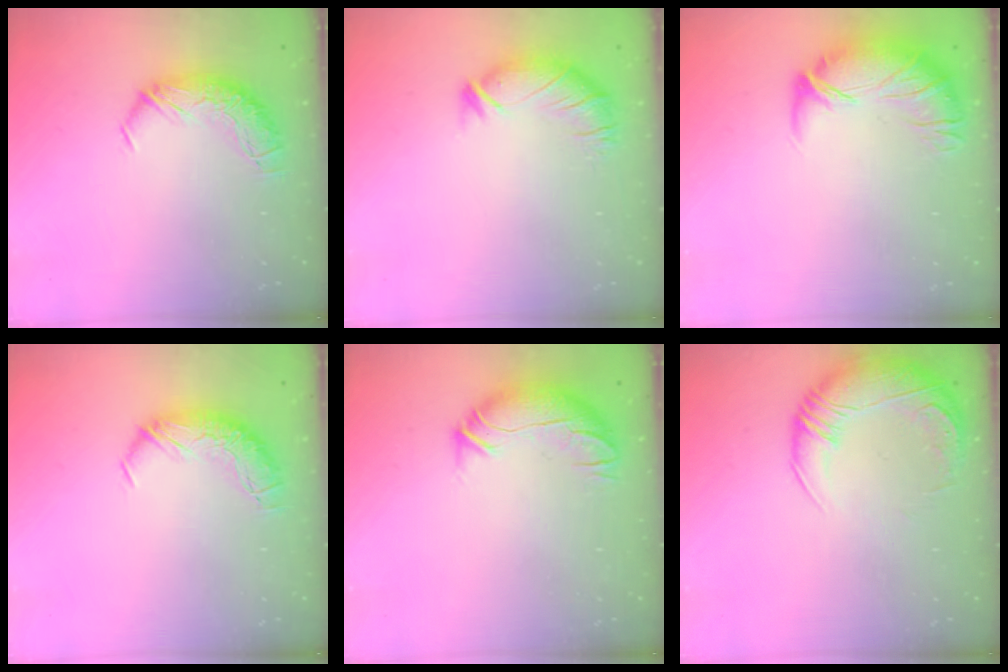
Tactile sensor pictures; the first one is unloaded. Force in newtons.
{"total": 3.0, "press": 2.5, "slide": 1.7}
{"total": 3.2, "press": 2.3, "slide": 2.3}
{"total": 0.0}
{"total": 3.6, "press": 2.4, "slide": 2.7}
{"total": 3.0, "press": 0.1, "slide": 3.0}